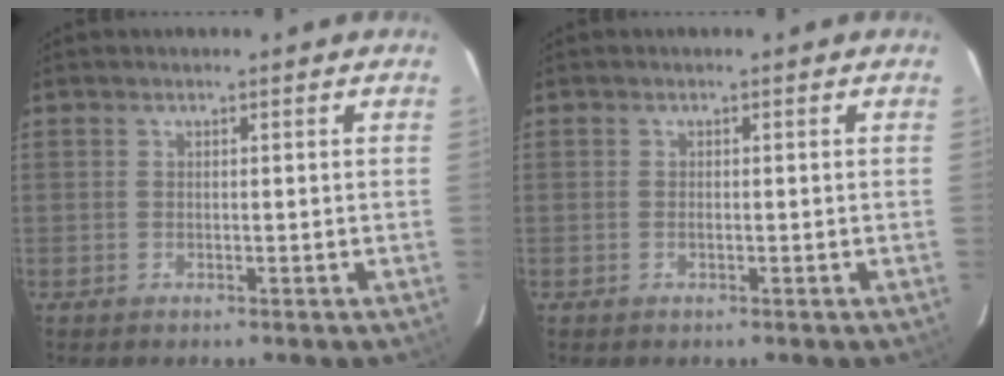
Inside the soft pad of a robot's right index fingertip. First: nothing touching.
{"total": 0.5, "force": [-0.2, 0.2, 0.4], "torque": [-0.007, 0.001, -0.005]}